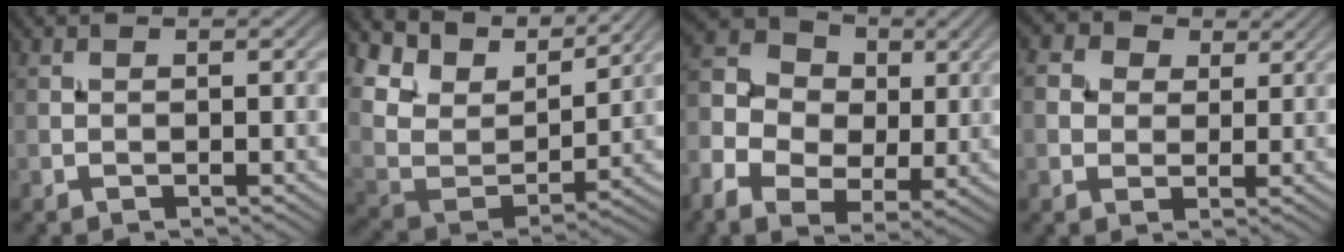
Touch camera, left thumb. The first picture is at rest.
{"total": 12.8, "force": [9.9, 5.1, 6.4], "torque": [-0.194, 0.013, 0.160]}
{"total": 10.7, "force": [-0.9, 8.2, 6.8], "torque": [-0.178, -0.003, -0.017]}
{"total": 5.7, "force": [2.4, 4.3, 2.7], "torque": [-0.089, 0.003, 0.040]}